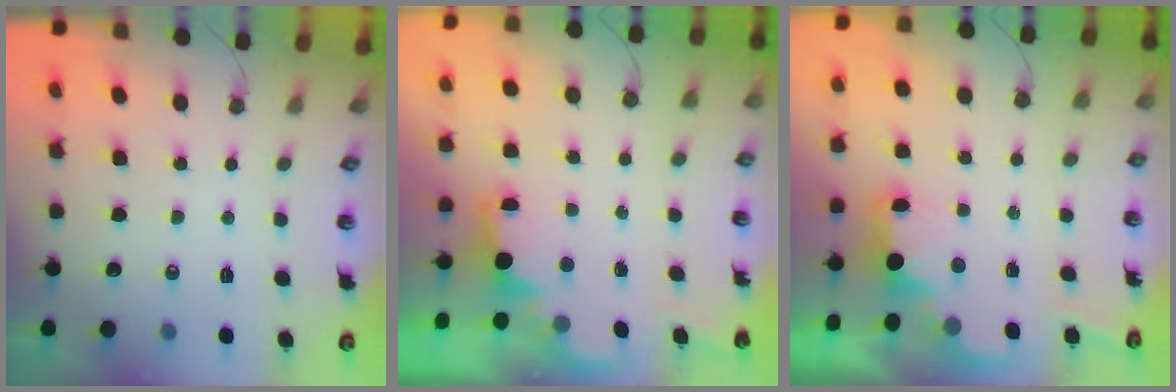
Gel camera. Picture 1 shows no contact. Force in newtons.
{"total": 2.0, "press": 1.9, "slide": 0.7}
{"total": 3.0, "press": 2.9, "slide": 0.6}